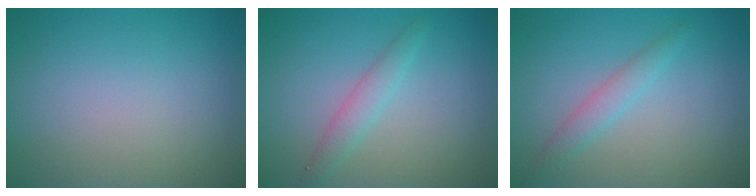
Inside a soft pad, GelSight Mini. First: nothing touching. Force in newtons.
{"total": 1.9, "press": 1.9, "slide": 0.1}
{"total": 2.0, "press": 2.0, "slide": 0.0}